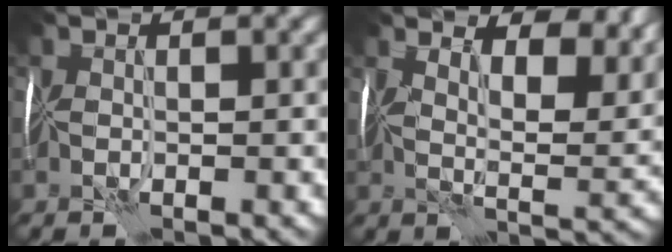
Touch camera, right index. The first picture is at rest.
{"total": 9.7, "force": [7.3, 3.1, 5.6], "torque": [-0.093, 0.007, 0.091]}